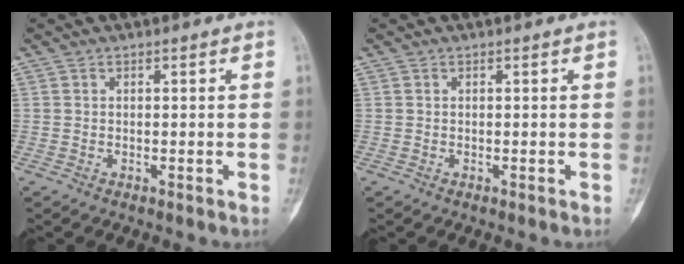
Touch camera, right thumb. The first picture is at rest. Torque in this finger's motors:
{"motor_torque": [0.00, 0.00, 0.04, 0.04, 0.03]}